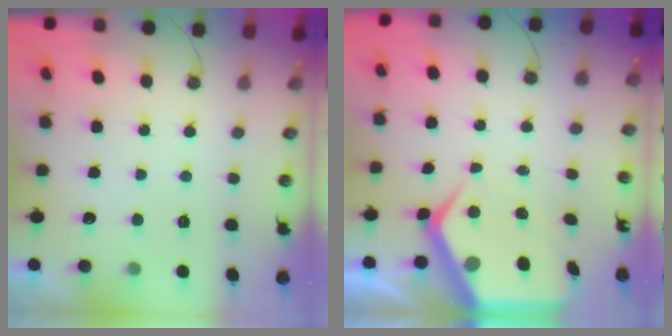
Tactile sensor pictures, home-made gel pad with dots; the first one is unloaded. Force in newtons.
{"total": 8.2, "press": 8.2, "slide": 0.6}